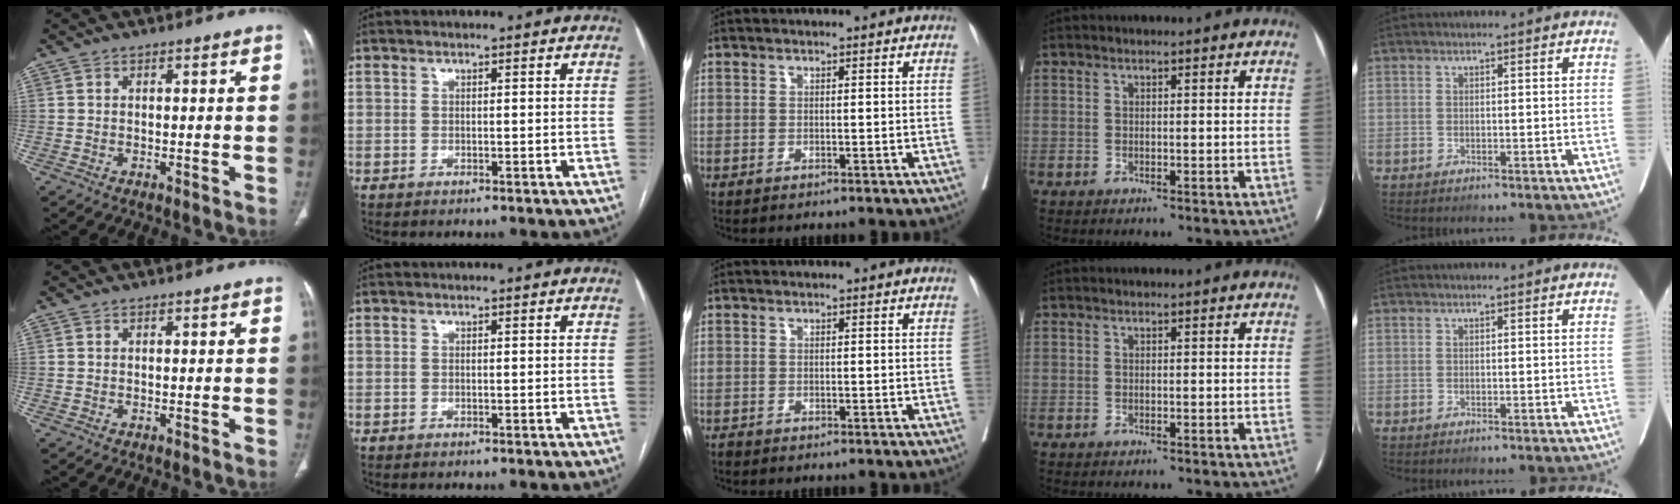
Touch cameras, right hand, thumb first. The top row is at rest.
{}